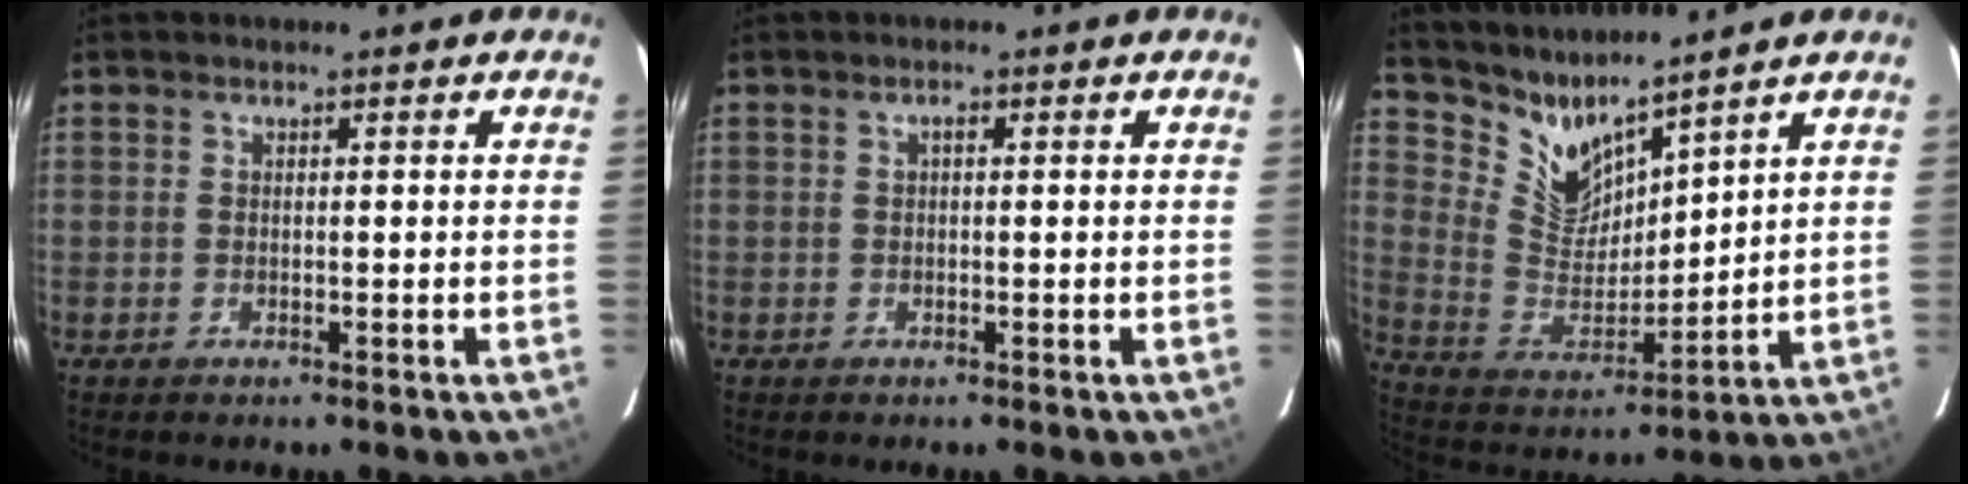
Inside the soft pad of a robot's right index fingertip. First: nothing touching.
{"total": 0.6, "force": [0.2, 0.2, 0.5], "torque": [-0.009, 0.005, 0.001]}
{"total": 9.3, "force": [8.5, 2.3, 2.9], "torque": [-0.064, -0.023, 0.180]}